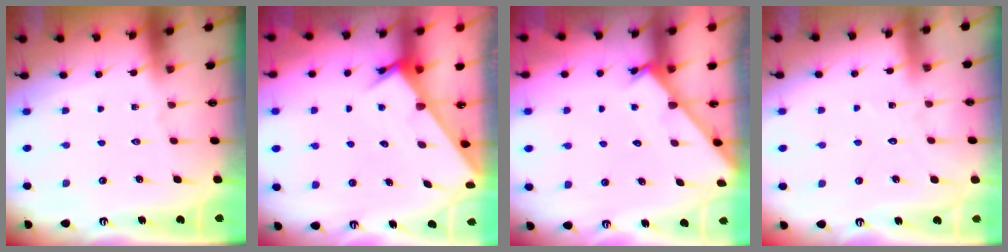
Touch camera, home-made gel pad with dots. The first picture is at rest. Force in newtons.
{"total": 3.3, "press": 3.3, "slide": 0.0}
{"total": 1.2, "press": 1.2, "slide": 0.1}
{"total": 5.3, "press": 5.3, "slide": 0.5}